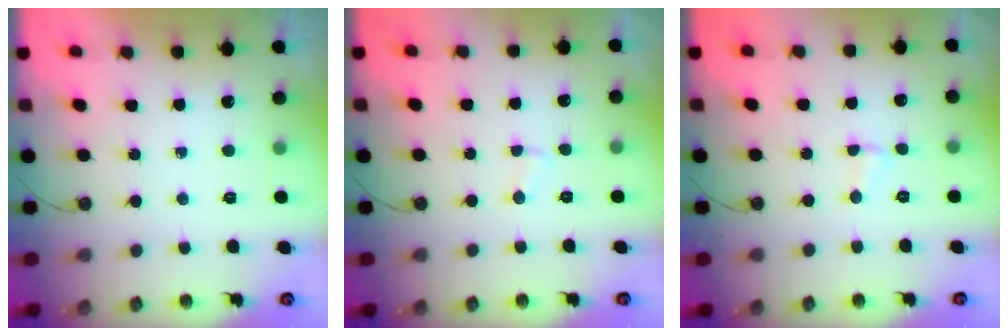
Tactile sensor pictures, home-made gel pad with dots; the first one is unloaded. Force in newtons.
{"total": 2.3, "press": 2.3, "slide": 0.2}
{"total": 1.8, "press": 1.7, "slide": 0.4}